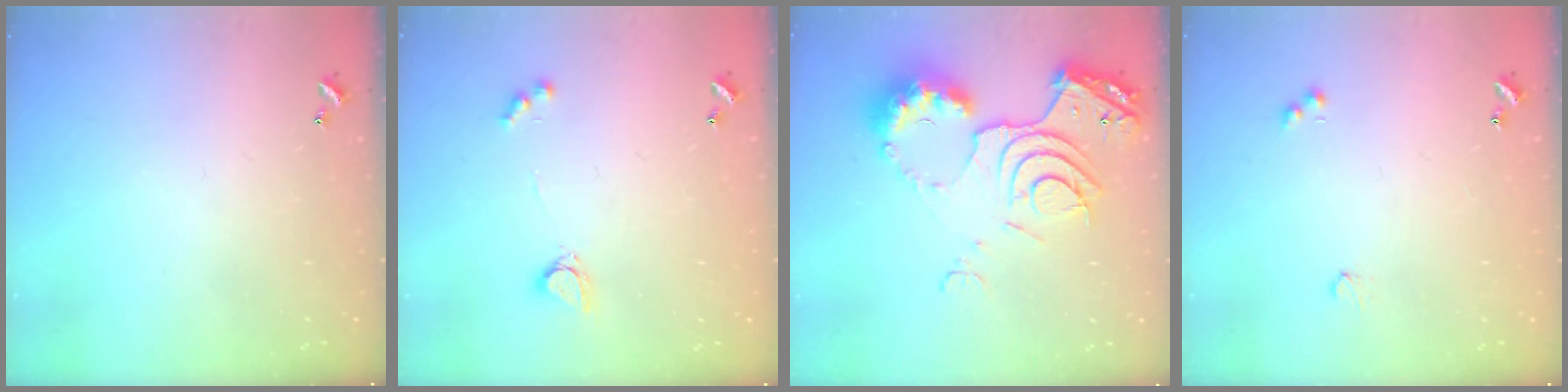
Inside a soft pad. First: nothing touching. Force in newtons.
{"total": 4.0, "press": 4.0, "slide": 0.3}
{"total": 15.1, "press": 15.0, "slide": 1.3}
{"total": 3.9, "press": 3.8, "slide": 0.6}